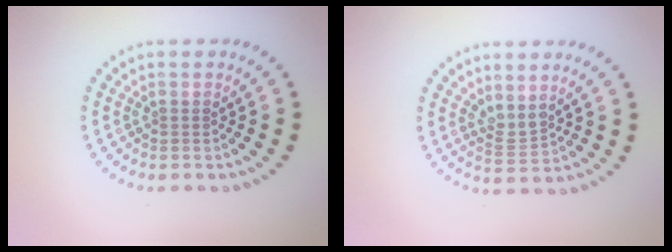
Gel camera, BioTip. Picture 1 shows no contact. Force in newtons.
{"total": 1.8, "press": 1.5, "slide": 1.0}